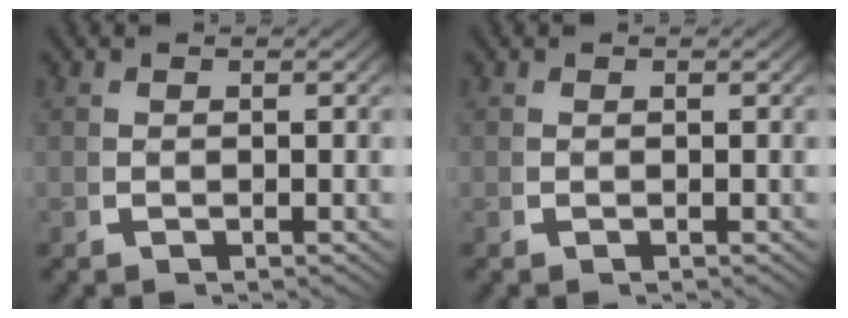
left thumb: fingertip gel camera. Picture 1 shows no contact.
{"total": 0.0}